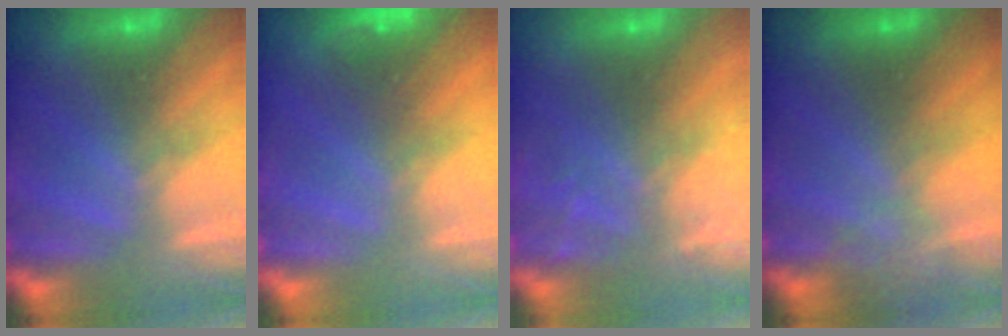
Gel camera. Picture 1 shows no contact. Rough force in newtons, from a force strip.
{"total": 4.6}
{"total": 6.6}
{"total": 2.2}